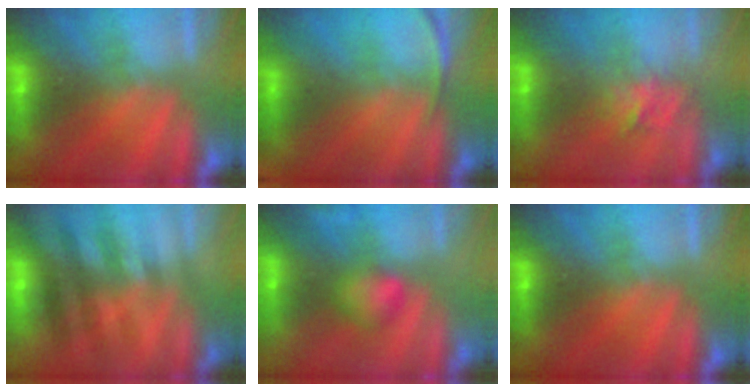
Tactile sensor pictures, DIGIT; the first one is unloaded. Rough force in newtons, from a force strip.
{"total": 2.4}
{"total": 2.8}
{"total": 2.4}
{"total": 2.7}
{"total": 0.0}